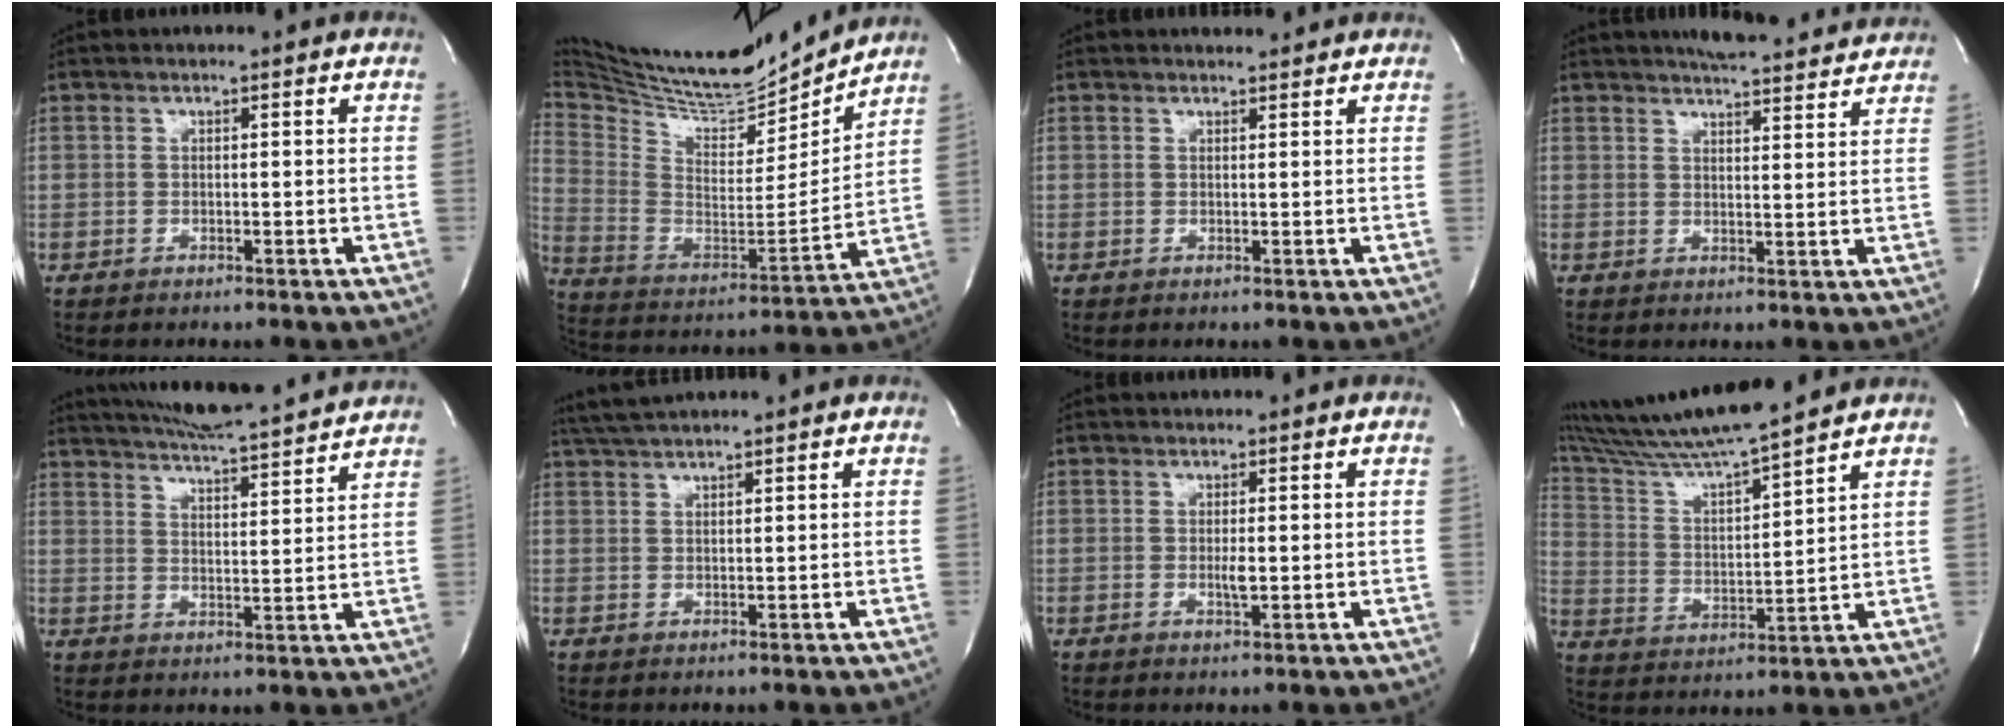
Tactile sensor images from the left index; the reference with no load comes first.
{"total": 22.8, "force": [21.0, 3.3, 8.3], "torque": [-0.159, -0.037, 0.334]}
{"total": 1.5, "force": [1.5, 0.3, 0.1], "torque": [-0.012, 0.002, 0.020]}
{"total": 11.6, "force": [10.8, 1.6, 3.9], "torque": [-0.052, -0.001, 0.128]}
{"total": 15.8, "force": [14.5, 0.9, 6.3], "torque": [-0.110, 0.010, 0.206]}
{"total": 4.3, "force": [3.9, -0.3, 1.8], "torque": [-0.037, 0.024, 0.078]}
{"total": 1.4, "force": [0.1, 0.2, 1.3], "torque": [-0.028, -0.004, 0.003]}
{"total": 15.4, "force": [14.0, -0.8, 6.5], "torque": [-0.133, 0.004, 0.245]}